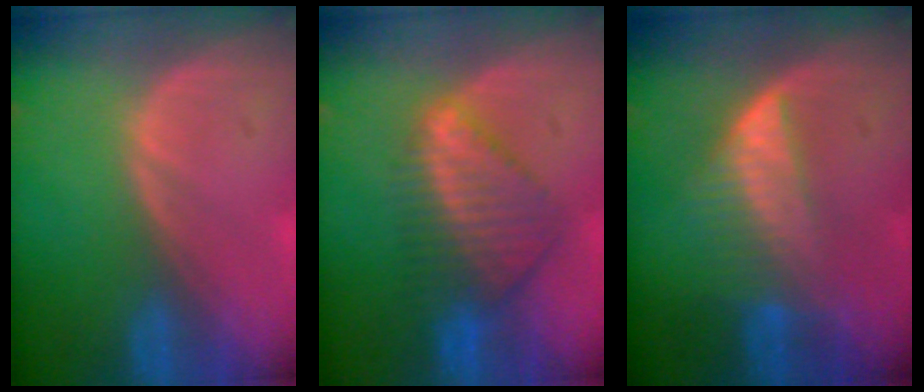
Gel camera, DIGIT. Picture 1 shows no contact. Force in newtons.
{"total": 7.6, "press": 7.1, "slide": 2.7}
{"total": 6.5, "press": 5.8, "slide": 2.9}